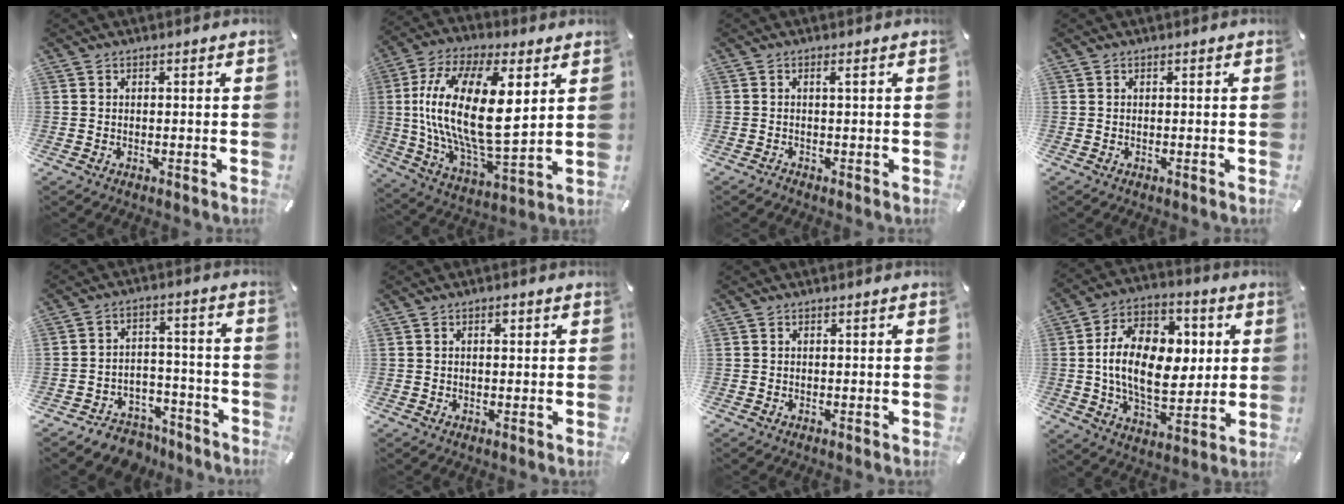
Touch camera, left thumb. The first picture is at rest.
{"total": 23.0, "force": [4.2, 10.6, 20.0], "torque": [-0.396, -0.008, 0.067]}
{"total": 1.1, "force": [0.0, 0.0, 1.1], "torque": [-0.019, -0.001, -0.002]}
{"total": 0.0}
{"total": 7.8, "force": [-6.0, 4.7, 1.6], "torque": [-0.007, 0.046, -0.106]}
{"total": 1.7, "force": [0.5, 0.9, 1.3], "torque": [-0.020, 0.002, 0.006]}
{"total": 0.0}
{"total": 18.6, "force": [1.5, 11.8, 14.3], "torque": [-0.261, 0.006, 0.020]}